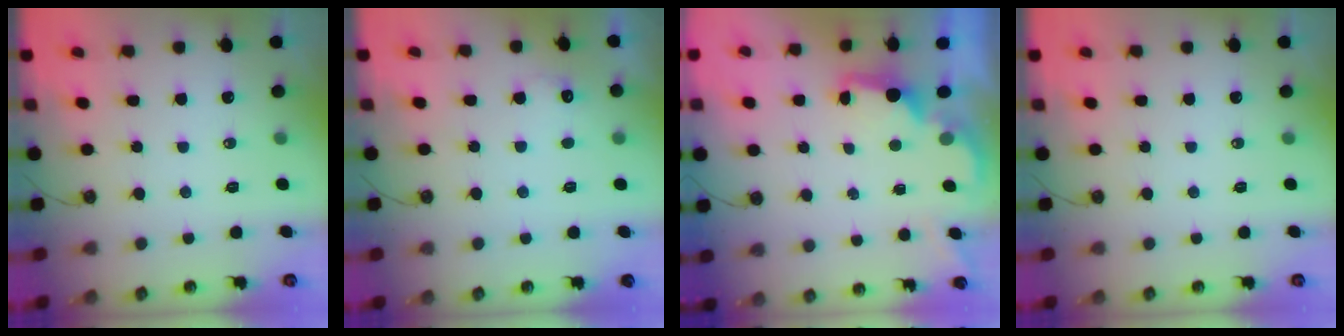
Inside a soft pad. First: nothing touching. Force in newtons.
{"total": 4.9, "press": 4.9, "slide": 0.7}
{"total": 2.1, "press": 1.9, "slide": 0.8}
{"total": 0.0}